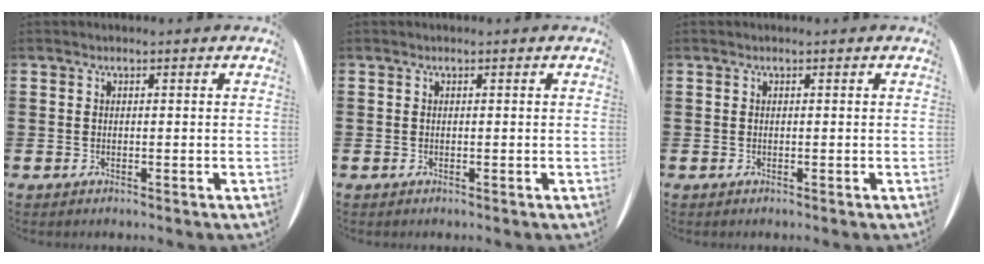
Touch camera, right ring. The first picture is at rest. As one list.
[{"total": 0.0}, {"total": 0.0}]